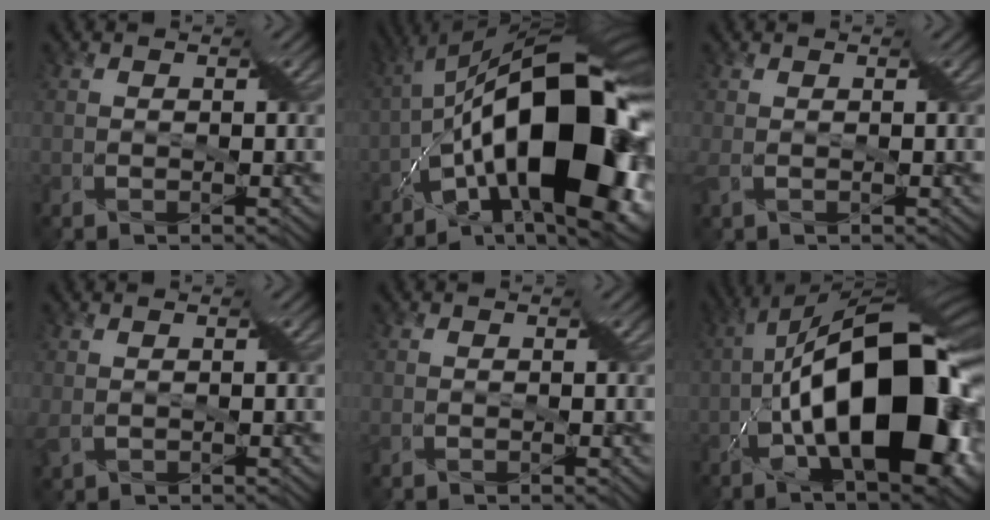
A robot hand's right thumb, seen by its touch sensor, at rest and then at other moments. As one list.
[{"total": 19.3, "force": [-5.2, 7.8, 16.9], "torque": [-0.268, 0.017, -0.103]}, {"total": 1.8, "force": [0.0, 1.0, 1.5], "torque": [-0.041, -0.002, 0.000]}, {"total": 2.3, "force": [0.3, 1.6, 1.7], "torque": [-0.049, -0.002, 0.007]}, {"total": 0.7, "force": [0.0, 0.4, 0.6], "torque": [-0.014, -0.002, 0.000]}, {"total": 20.7, "force": [-4.2, 8.7, 18.3], "torque": [-0.297, 0.012, -0.079]}]